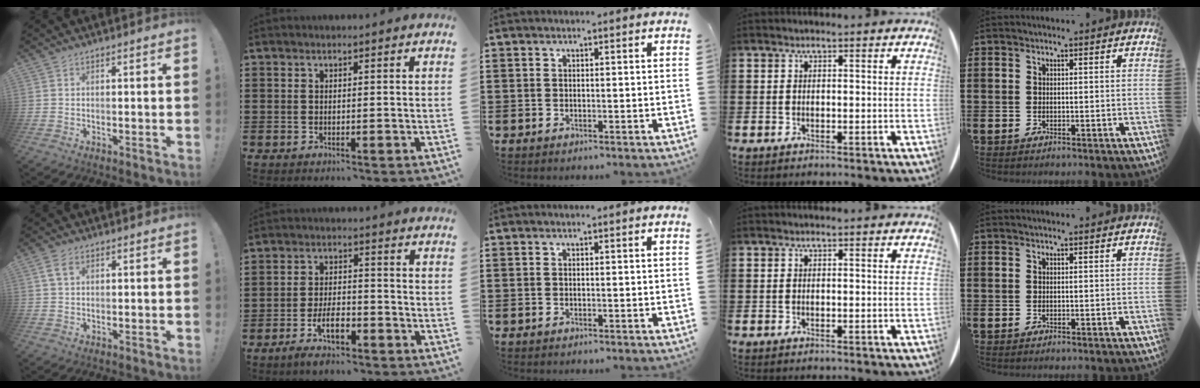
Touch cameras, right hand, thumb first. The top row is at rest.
{"thumb": {"total": 3.9, "force": [1.7, 2.1, 2.8], "torque": [-0.053, 0.003, 0.033]}, "index": {"total": 6.1, "force": [-3.6, 2.3, 4.3], "torque": [-0.089, 0.003, -0.069]}}